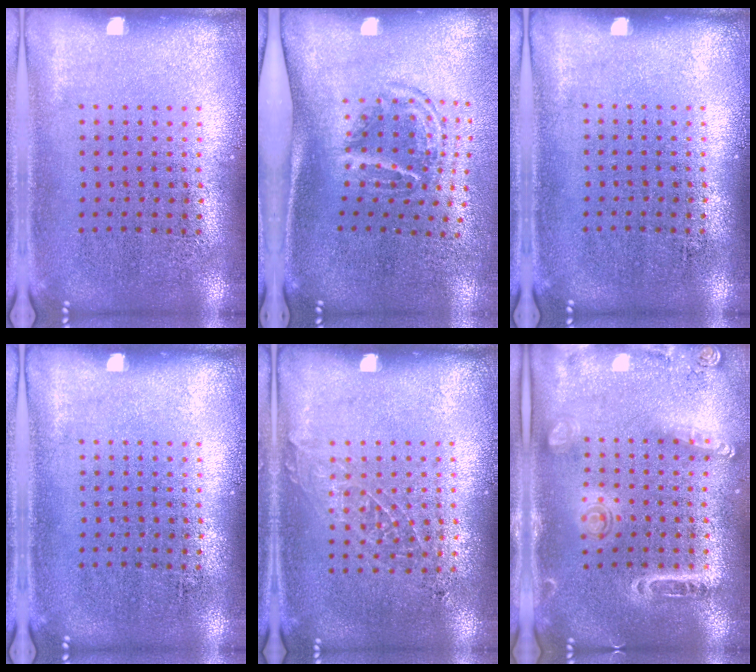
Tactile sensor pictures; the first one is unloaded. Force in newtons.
{"total": 1.8, "press": 1.2, "slide": 1.4}
{"total": 0.0}
{"total": 0.0}
{"total": 0.9, "press": 0.9, "slide": 0.1}
{"total": 1.6, "press": 1.5, "slide": 0.5}